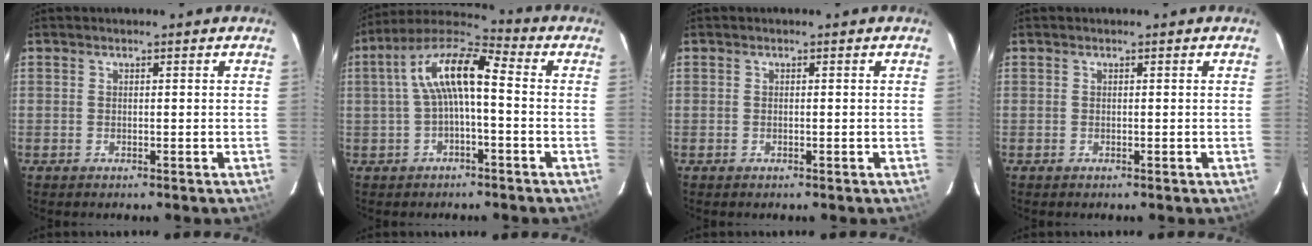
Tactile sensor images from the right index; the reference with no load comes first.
{"total": 10.6, "force": [-0.1, 3.1, 10.2], "torque": [-0.203, 0.027, -0.006]}
{"total": 0.0}
{"total": 0.0}